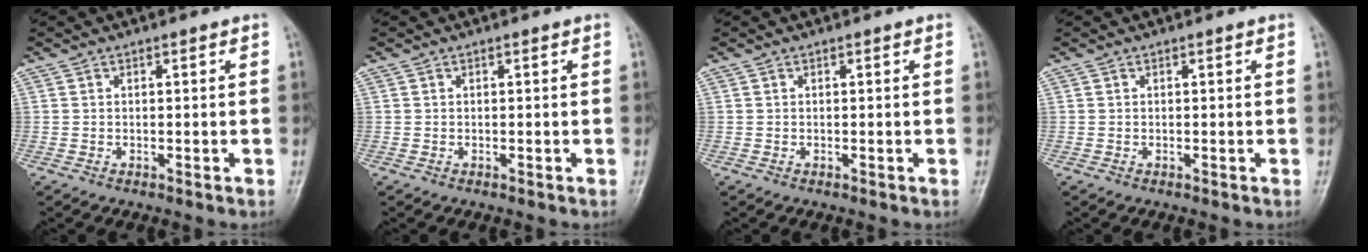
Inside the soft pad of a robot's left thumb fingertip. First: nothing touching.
{"total": 0.0}
{"total": 0.0}
{"total": 0.0}